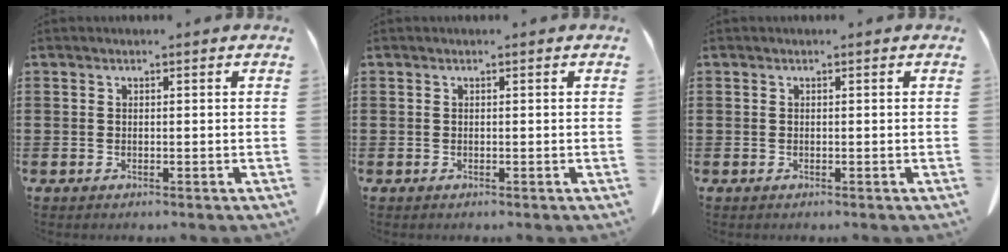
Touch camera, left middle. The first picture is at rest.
{"total": 0.0}
{"total": 0.0}